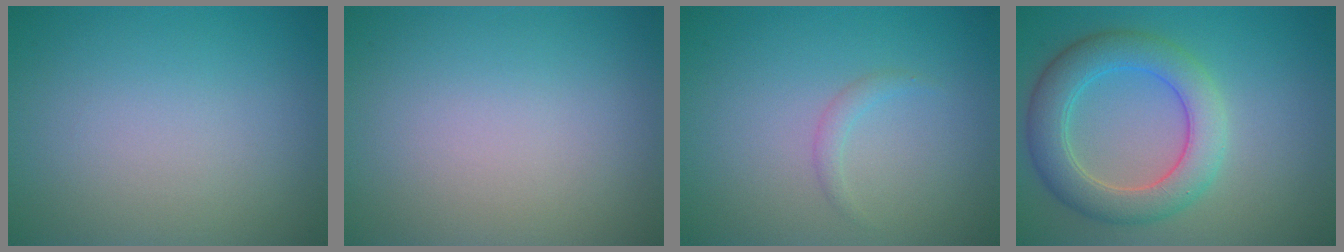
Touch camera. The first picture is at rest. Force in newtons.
{"total": 0.0}
{"total": 0.9, "press": 0.9, "slide": 0.1}
{"total": 5.7, "press": 5.7, "slide": 0.2}